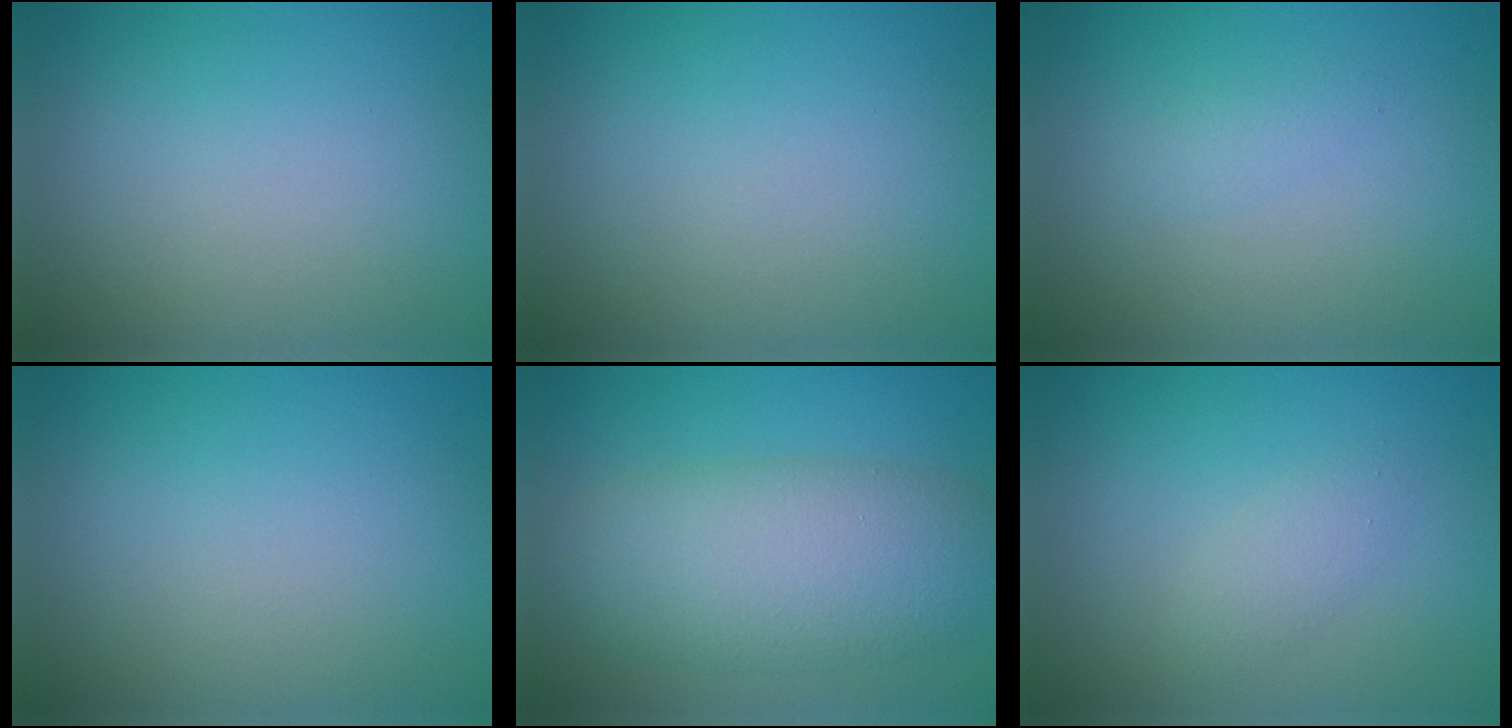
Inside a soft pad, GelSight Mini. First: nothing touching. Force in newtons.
{"total": 0.0}
{"total": 1.0, "press": 1.0, "slide": 0.0}
{"total": 0.0}
{"total": 7.8, "press": 7.8, "slide": 0.3}
{"total": 1.4, "press": 1.4, "slide": 0.1}